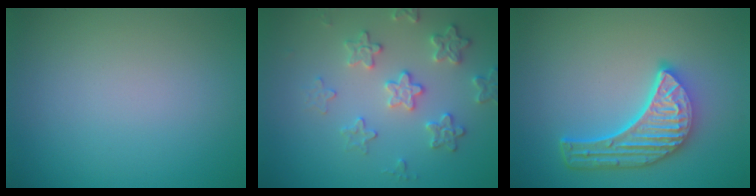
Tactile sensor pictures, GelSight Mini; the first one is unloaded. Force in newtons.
{"total": 3.3, "press": 3.2, "slide": 0.8}
{"total": 5.8, "press": 4.5, "slide": 3.7}